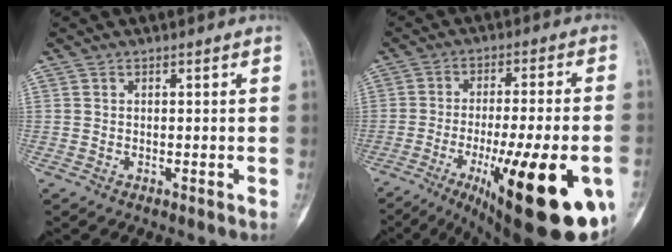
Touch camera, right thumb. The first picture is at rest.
{"total": 26.8, "force": [-10.3, 7.0, 23.8], "torque": [-0.297, 0.006, -0.138]}